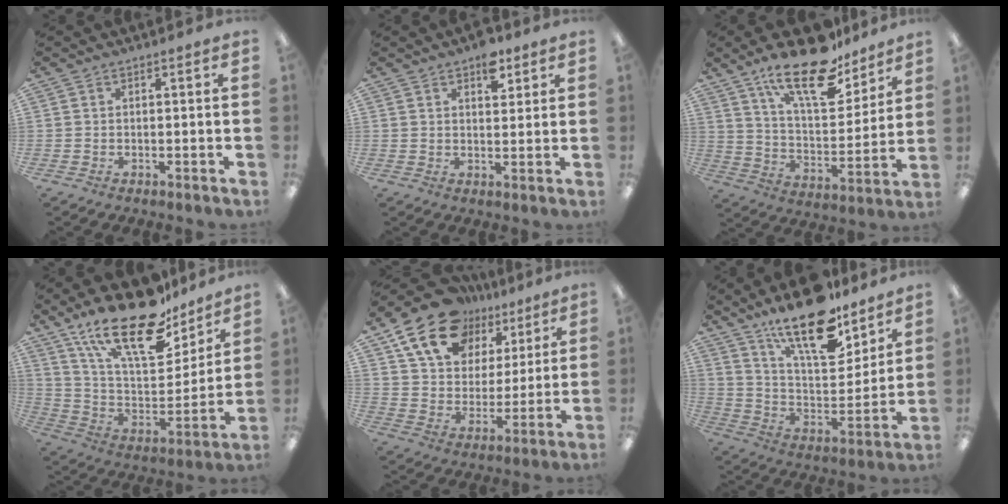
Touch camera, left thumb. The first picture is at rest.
{"total": 6.3, "force": [3.8, 3.3, 3.7], "torque": [-0.033, -0.018, 0.060]}
{"total": 20.3, "force": [14.6, 7.8, 11.8], "torque": [-0.191, -0.087, 0.249]}
{"total": 24.9, "force": [17.7, 9.6, 14.6], "torque": [-0.242, -0.108, 0.306]}
{"total": 17.8, "force": [11.6, 11.3, 7.3], "torque": [-0.139, -0.057, 0.217]}
{"total": 21.2, "force": [15.7, 7.7, 11.9], "torque": [-0.197, -0.103, 0.270]}